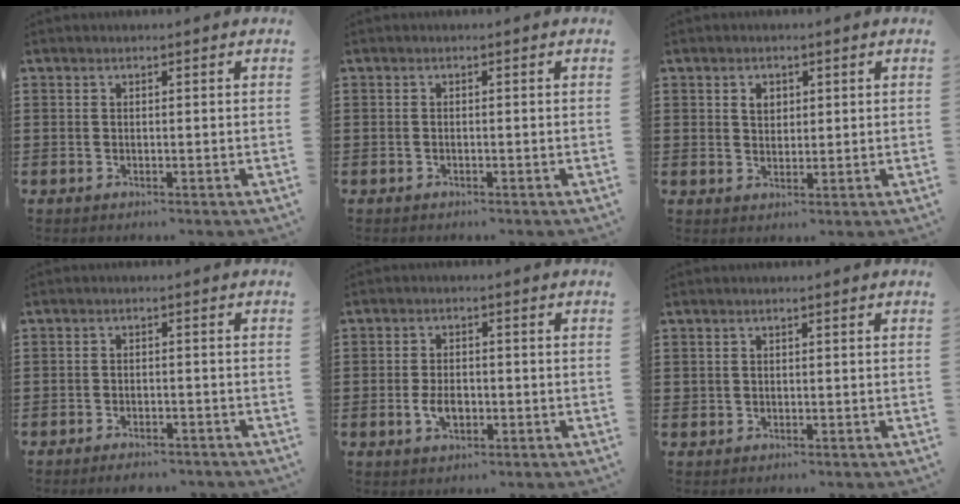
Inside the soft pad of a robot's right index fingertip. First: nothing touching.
{"total": 0.0}
{"total": 2.1, "force": [1.0, 1.4, 1.2], "torque": [-0.028, 0.007, 0.019]}
{"total": 2.0, "force": [-2.0, 0.3, 0.3], "torque": [-0.009, 0.000, -0.040]}
{"total": 3.5, "force": [-0.9, 1.9, 2.8], "torque": [-0.056, 0.000, -0.017]}
{"total": 0.5, "force": [0.1, 0.5, 0.0], "torque": [-0.001, 0.003, 0.003]}